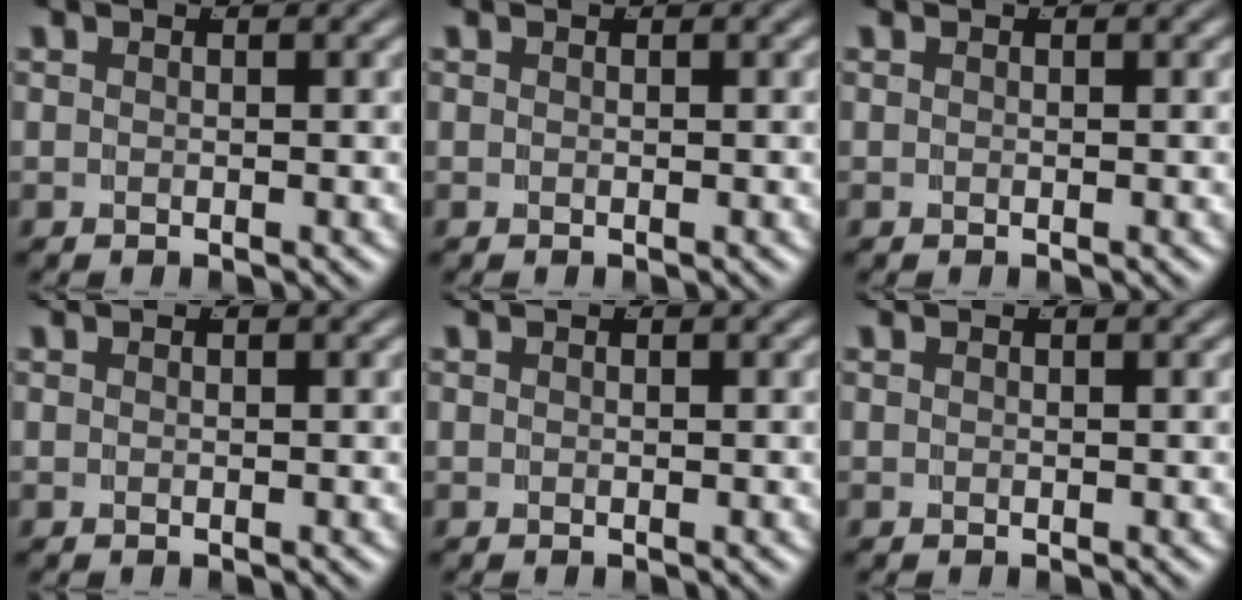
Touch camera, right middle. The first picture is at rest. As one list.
[{"total": 0.0}, {"total": 0.0}, {"total": 0.0}, {"total": 0.0}, {"total": 0.0}]